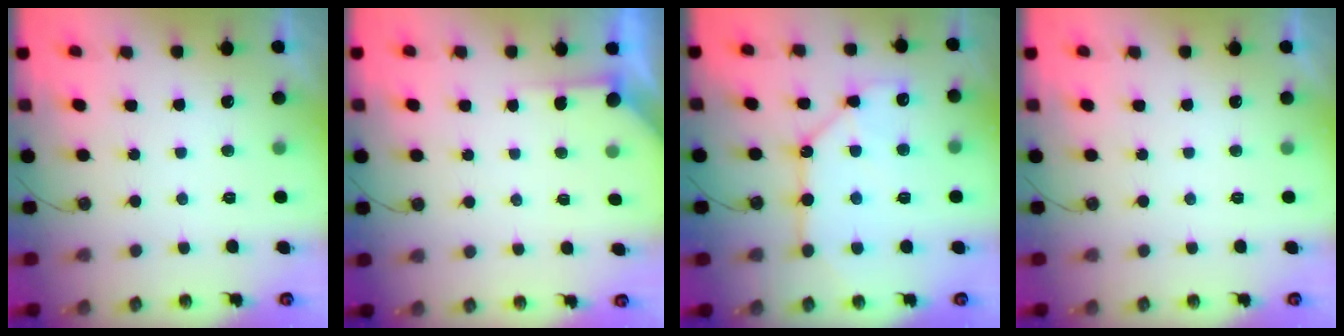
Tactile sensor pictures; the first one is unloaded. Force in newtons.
{"total": 1.6, "press": 1.6, "slide": 0.2}
{"total": 11.1, "press": 11.1, "slide": 1.1}
{"total": 0.0}